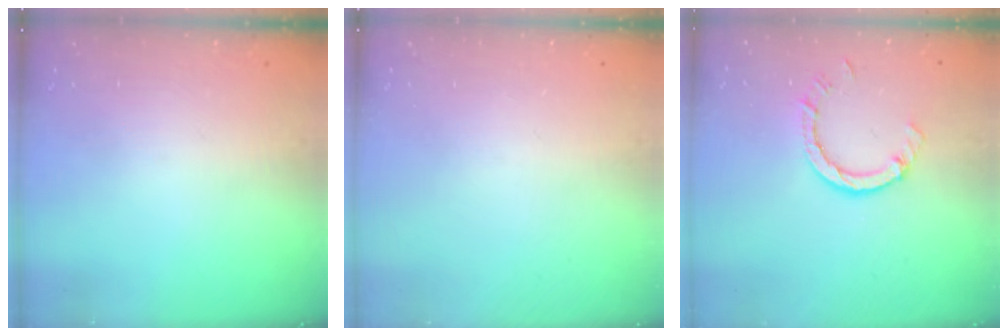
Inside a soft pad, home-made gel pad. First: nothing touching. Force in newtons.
{"total": 0.0}
{"total": 4.8, "press": 4.8, "slide": 0.4}